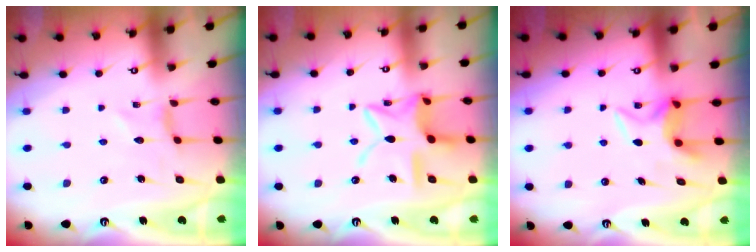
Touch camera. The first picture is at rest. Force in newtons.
{"total": 14.0, "press": 14.0, "slide": 1.2}
{"total": 6.8, "press": 6.8, "slide": 0.2}